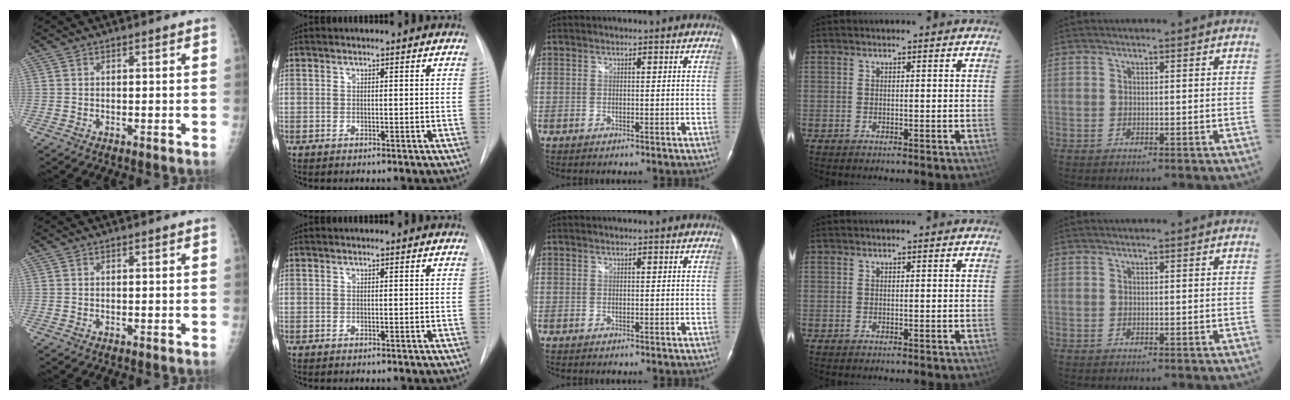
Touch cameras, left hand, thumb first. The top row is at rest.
{}